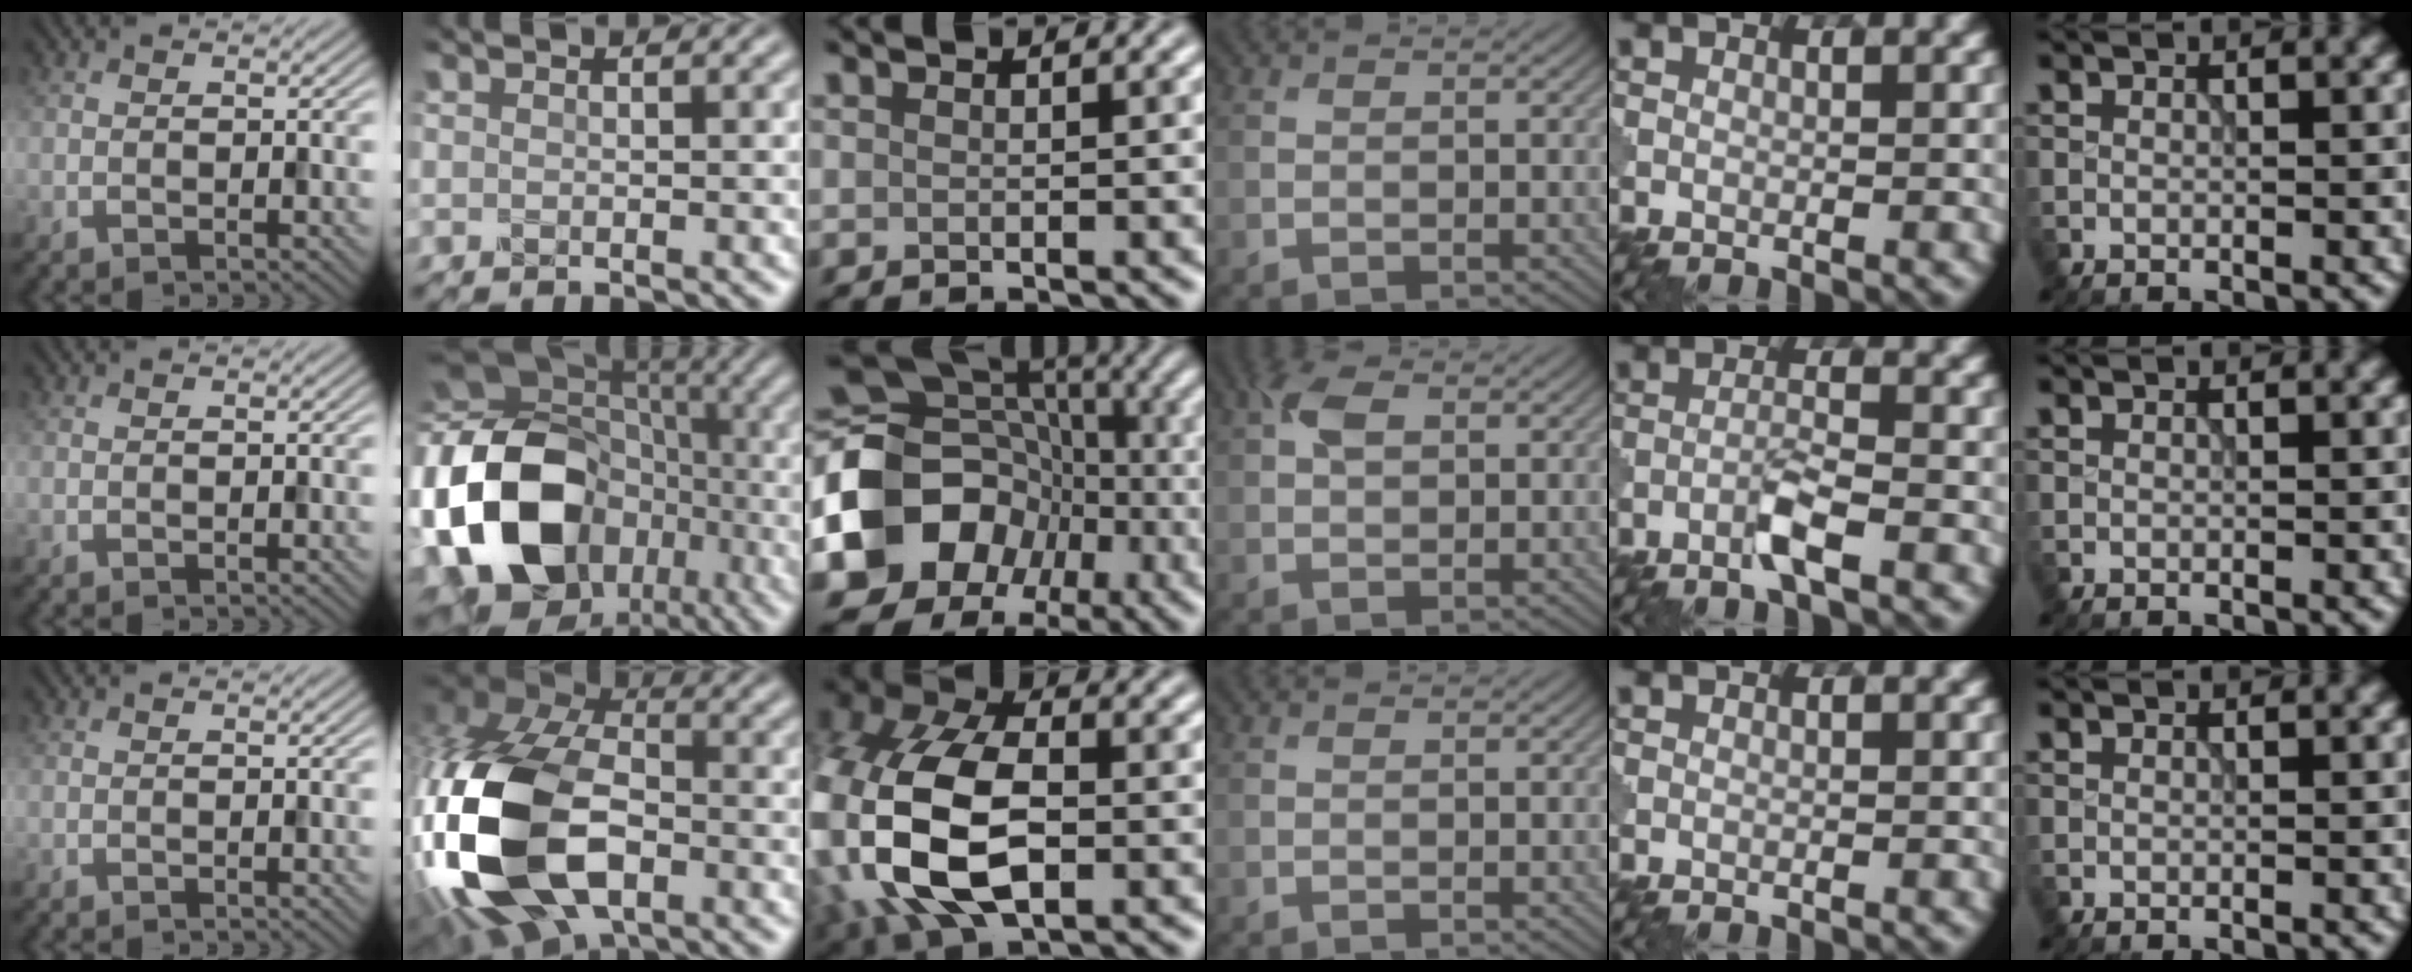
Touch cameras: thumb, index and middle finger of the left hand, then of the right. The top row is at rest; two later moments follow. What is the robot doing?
{"motion": "assemble", "object": "puzzle pieces"}